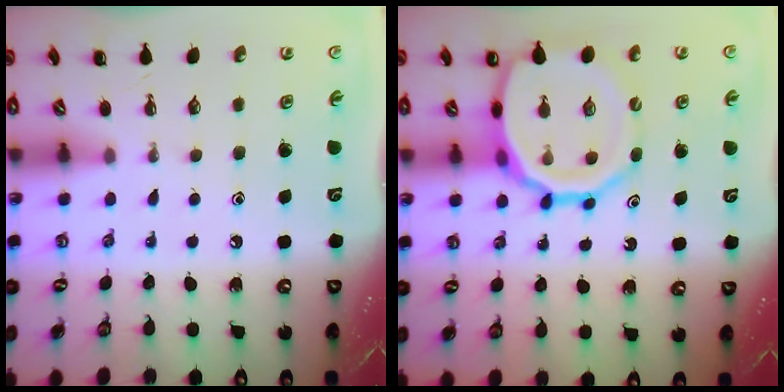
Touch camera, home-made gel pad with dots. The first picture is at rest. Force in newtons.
{"total": 19.0, "press": 18.7, "slide": 3.5}